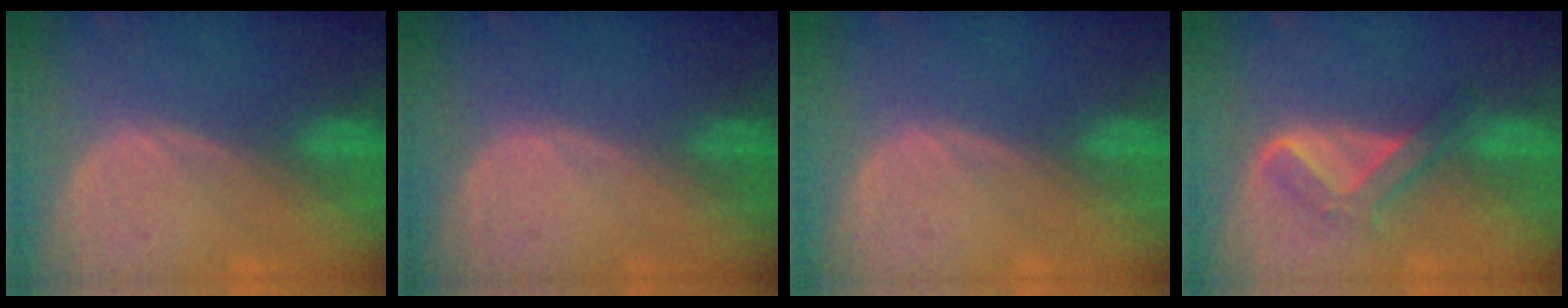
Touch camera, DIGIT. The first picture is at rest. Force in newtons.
{"total": 0.0}
{"total": 0.0}
{"total": 5.1, "press": 4.9, "slide": 1.2}